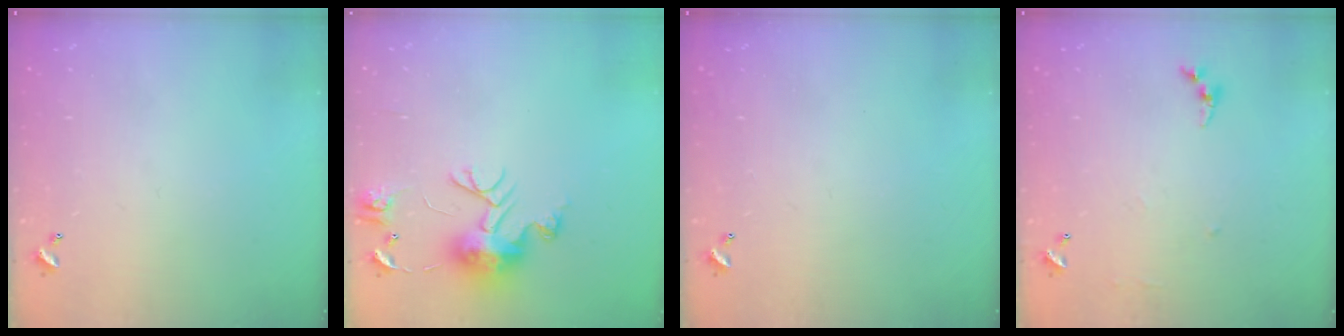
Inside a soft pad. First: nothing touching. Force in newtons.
{"total": 10.5, "press": 10.5, "slide": 1.0}
{"total": 0.0}
{"total": 5.3, "press": 5.2, "slide": 0.6}